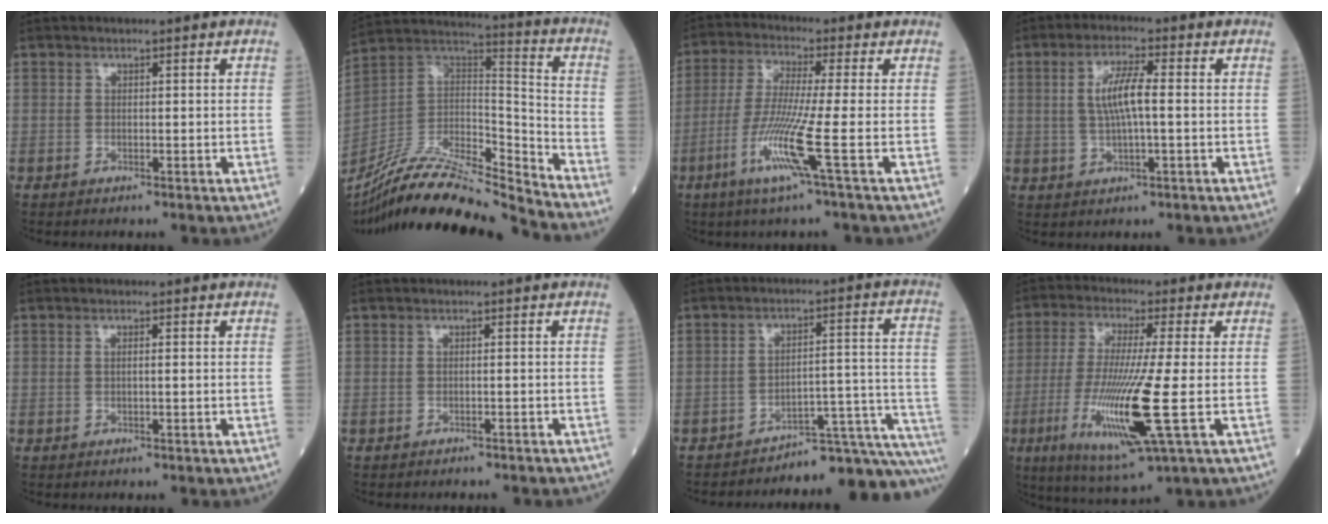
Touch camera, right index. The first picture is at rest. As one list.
[{"total": 21.7, "force": [-19.7, 1.1, 8.9], "torque": [-0.193, 0.009, -0.354]}, {"total": 9.4, "force": [-3.6, -1.7, 8.6], "torque": [-0.174, -0.025, -0.079]}, {"total": 6.1, "force": [0.5, 0.8, 6.0], "torque": [-0.123, 0.005, 0.009]}, {"total": 0.7, "force": [0.1, 0.0, 0.7], "torque": [-0.018, 0.000, 0.001]}, {"total": 3.6, "force": [-3.2, 1.0, 1.2], "torque": [-0.021, -0.004, -0.035]}, {"total": 15.6, "force": [-15.0, 0.5, 4.2], "torque": [0.008, 0.051, -0.189]}, {"total": 14.8, "force": [-3.6, 0.0, 14.4], "torque": [-0.300, -0.033, -0.068]}]